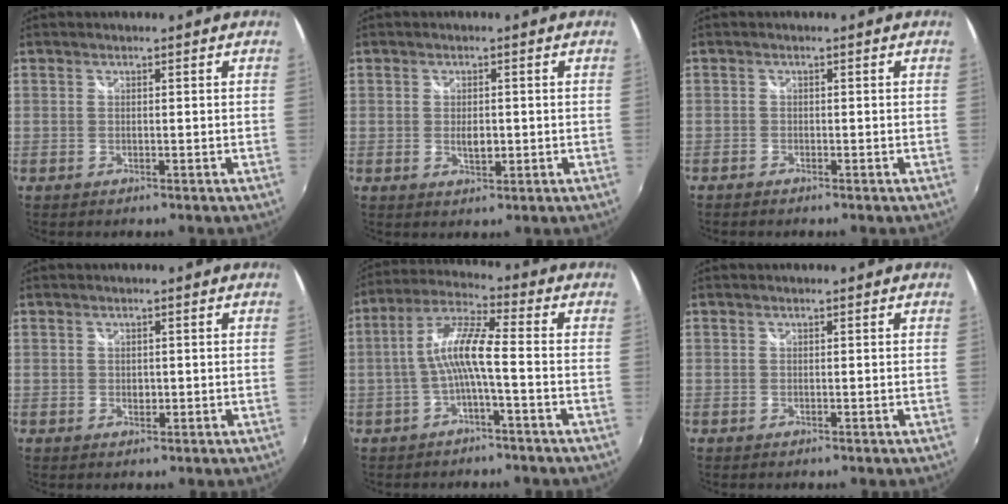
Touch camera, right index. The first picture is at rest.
{"total": 2.8, "force": [-0.3, 1.6, 2.3], "torque": [-0.038, -0.005, -0.003]}
{"total": 0.9, "force": [-0.9, 0.3, 0.1], "torque": [-0.007, -0.002, -0.020]}
{"total": 1.3, "force": [-0.1, 1.1, 0.6], "torque": [-0.009, -0.001, 0.000]}
{"total": 7.8, "force": [-2.0, 0.7, 7.5], "torque": [-0.171, 0.016, -0.035]}
{"total": 0.0}